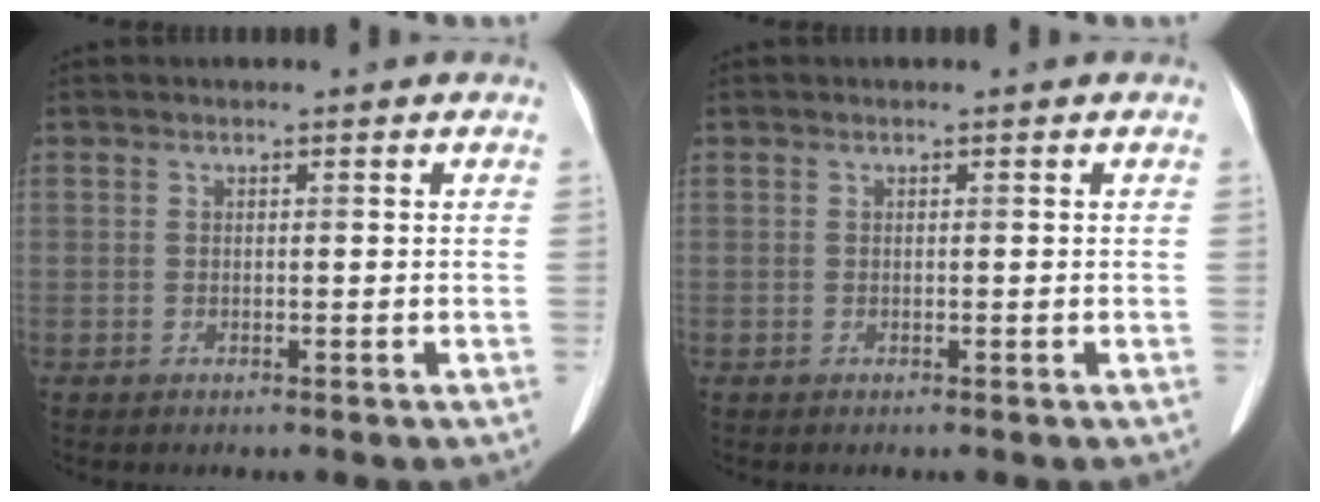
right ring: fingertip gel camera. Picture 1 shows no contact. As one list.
[{"total": 0.0}]